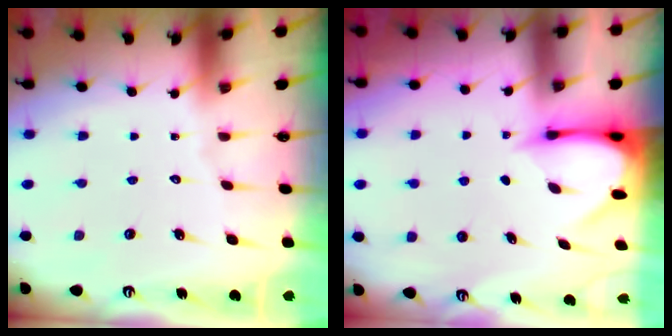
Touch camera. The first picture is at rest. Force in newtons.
{"total": 3.3, "press": 3.3, "slide": 0.3}